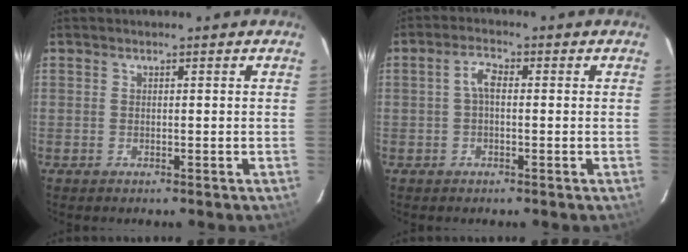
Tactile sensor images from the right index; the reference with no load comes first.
{"total": 2.8, "force": [-0.1, 1.3, 2.4], "torque": [-0.050, 0.010, 0.000]}